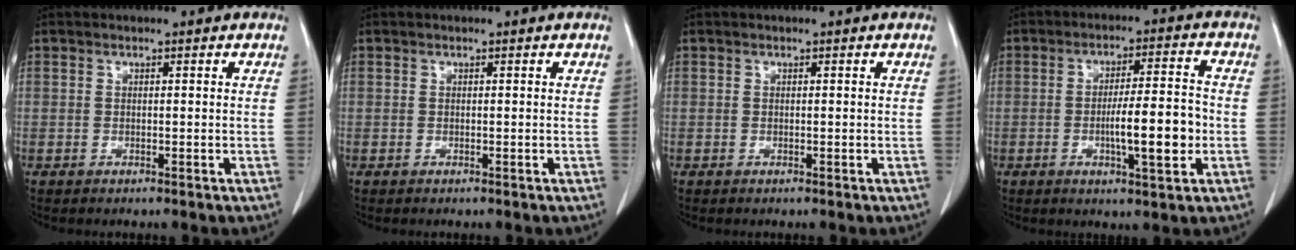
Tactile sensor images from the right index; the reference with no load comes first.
{"total": 0.0}
{"total": 0.0}
{"total": 9.1, "force": [-2.0, 1.1, 8.8], "torque": [-0.143, 0.002, -0.032]}